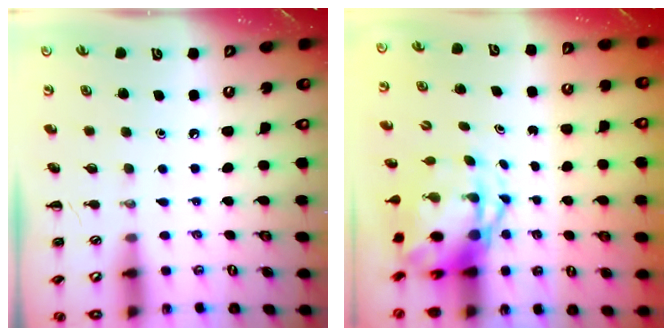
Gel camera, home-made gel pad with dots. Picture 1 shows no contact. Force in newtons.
{"total": 5.1, "press": 4.9, "slide": 1.3}